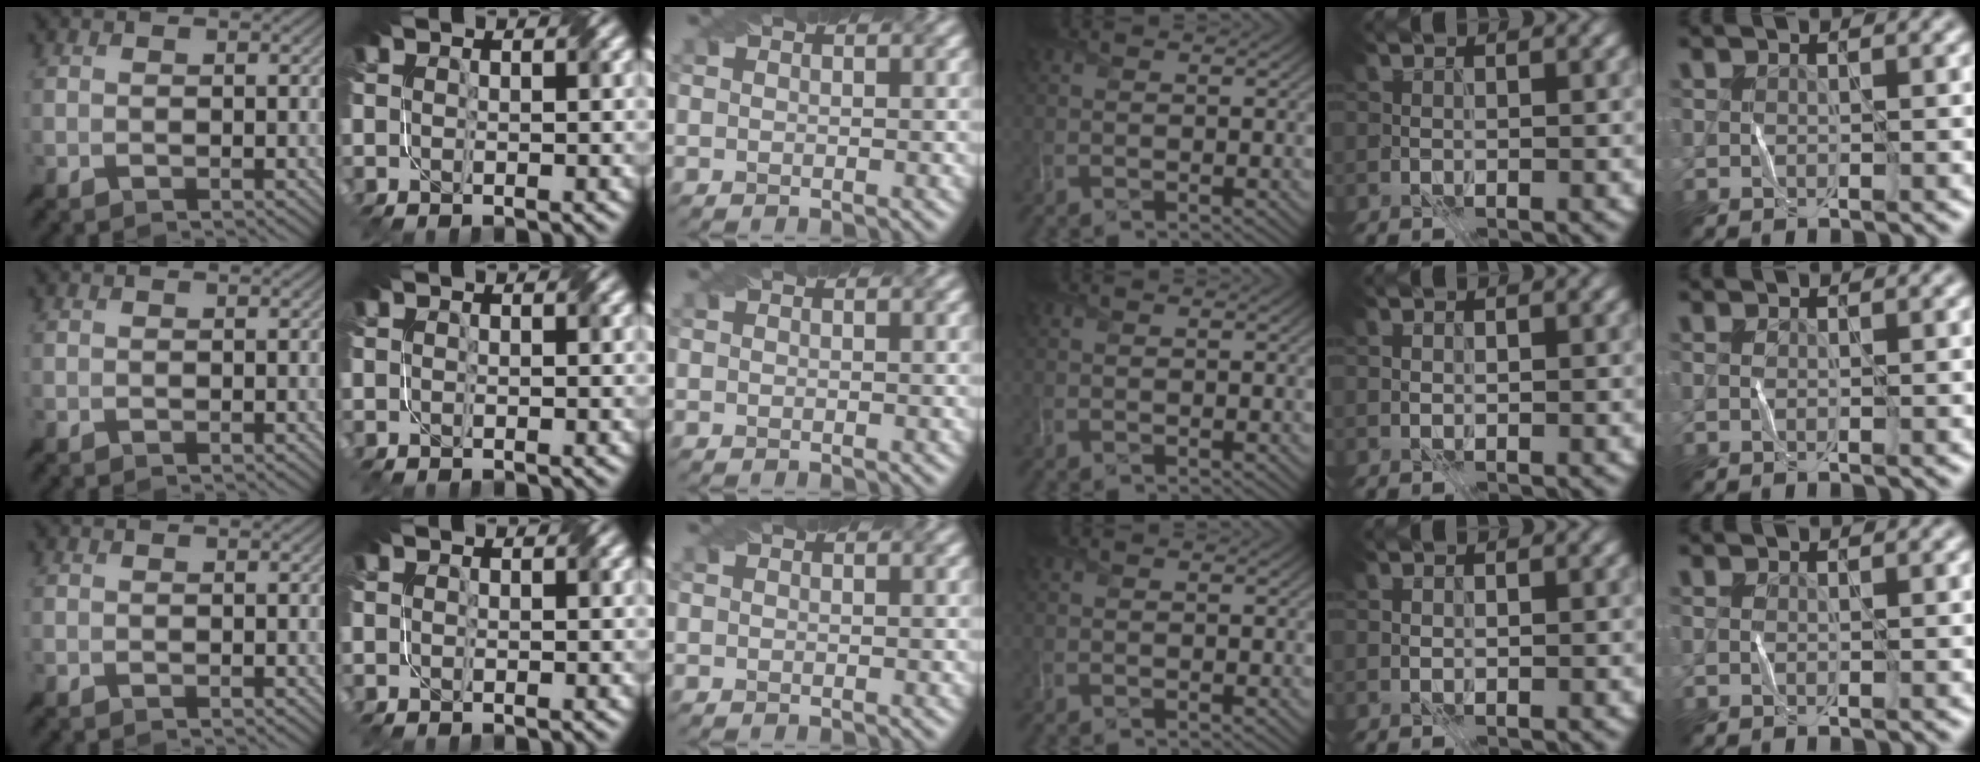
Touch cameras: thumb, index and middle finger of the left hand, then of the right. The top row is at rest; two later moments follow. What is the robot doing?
{"motion": "fold", "object": "file"}